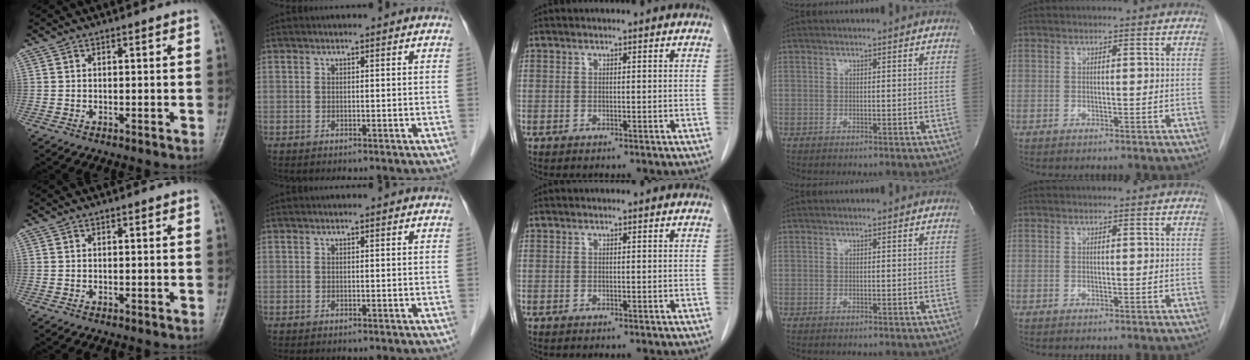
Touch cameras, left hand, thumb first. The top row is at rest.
{}